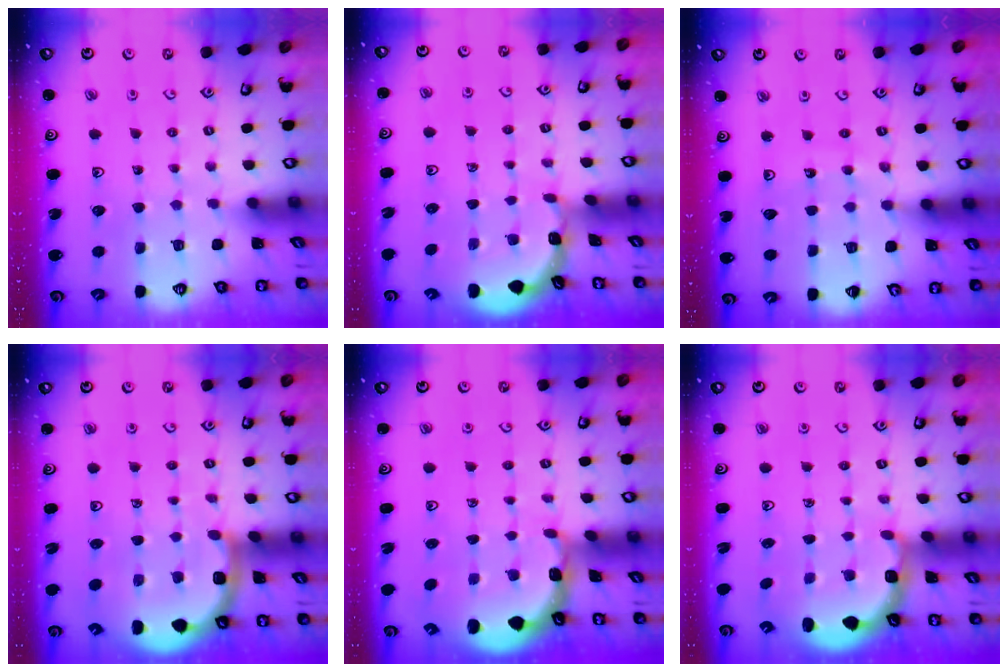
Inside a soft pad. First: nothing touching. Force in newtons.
{"total": 1.0, "press": 1.0, "slide": 0.2}
{"total": 9.0, "press": 9.0, "slide": 1.0}
{"total": 4.9, "press": 4.2, "slide": 2.4}
{"total": 1.4, "press": 1.4, "slide": 0.0}
{"total": 2.9, "press": 1.9, "slide": 2.2}